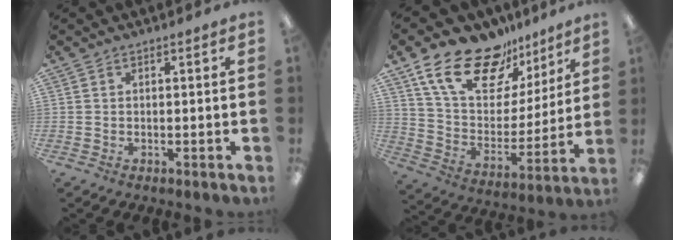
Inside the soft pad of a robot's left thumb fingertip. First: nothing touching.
{"total": 19.8, "force": [14.2, 10.0, 9.5], "torque": [-0.181, -0.083, 0.256]}